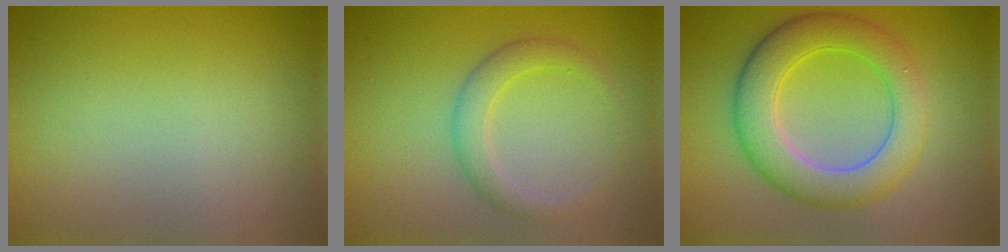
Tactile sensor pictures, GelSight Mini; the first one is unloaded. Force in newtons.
{"total": 2.5, "press": 2.5, "slide": 0.1}
{"total": 6.4, "press": 6.4, "slide": 0.4}